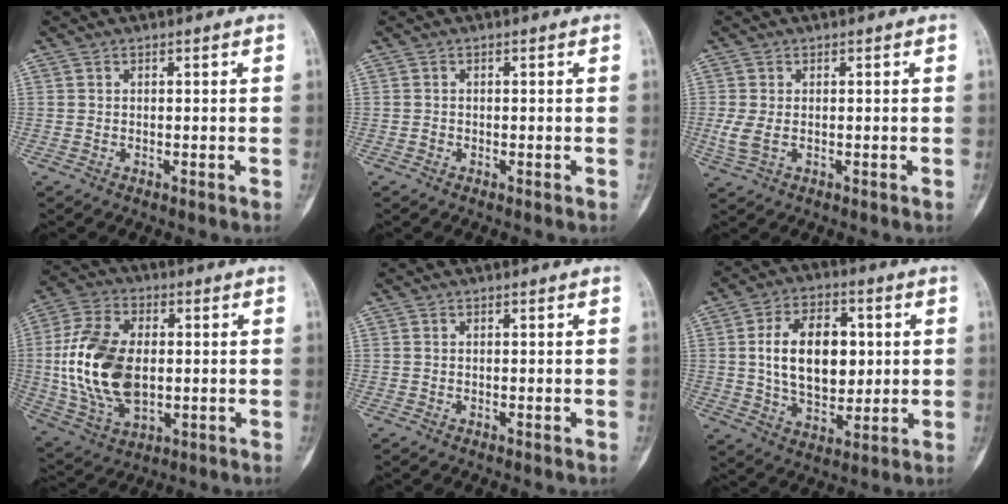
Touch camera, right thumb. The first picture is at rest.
{"total": 0.5, "force": [-0.3, 0.4, 0.1], "torque": [-0.001, 0.002, -0.007]}
{"total": 3.3, "force": [-0.4, 1.9, 2.7], "torque": [-0.081, -0.003, -0.004]}
{"total": 18.5, "force": [0.1, 11.2, 14.7], "torque": [-0.288, -0.001, 0.008]}
{"total": 0.0}
{"total": 15.4, "force": [2.0, 9.6, 11.9], "torque": [-0.163, -0.004, 0.034]}